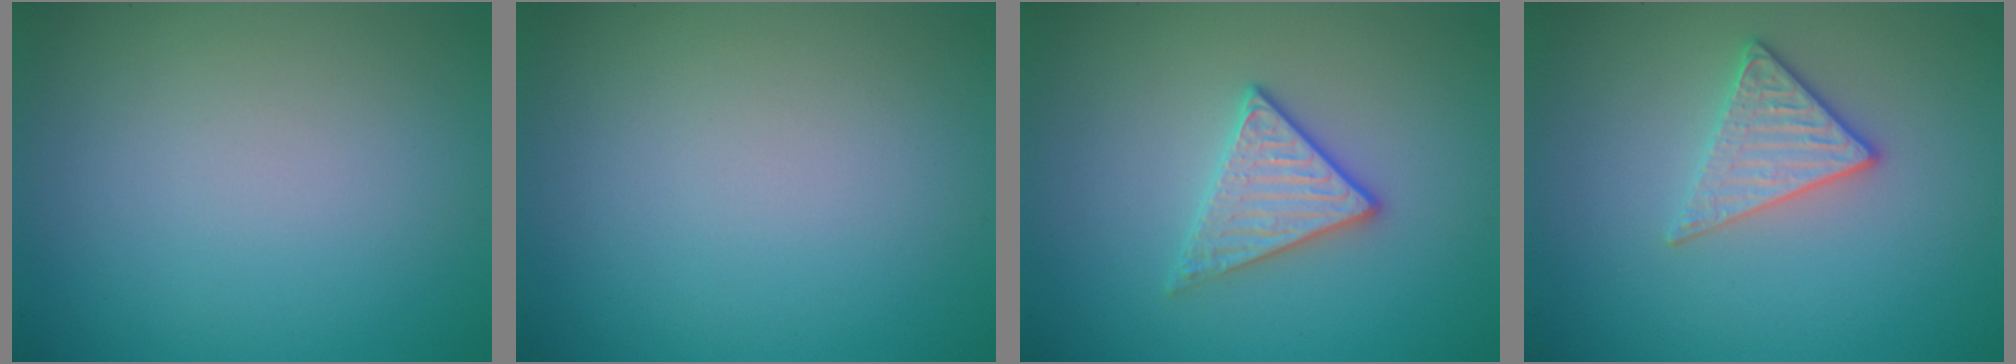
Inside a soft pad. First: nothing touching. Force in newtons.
{"total": 0.0}
{"total": 2.8, "press": 2.7, "slide": 0.8}
{"total": 2.7, "press": 2.5, "slide": 1.1}